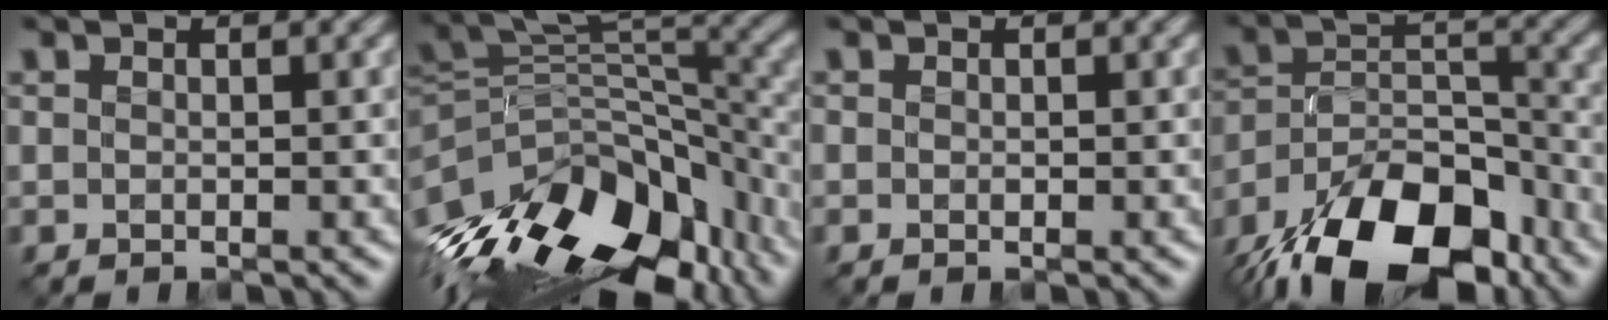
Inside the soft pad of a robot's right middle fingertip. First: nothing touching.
{"total": 15.0, "force": [-8.5, 8.1, 9.3], "torque": [-0.202, -0.007, -0.134]}
{"total": 0.0}
{"total": 14.7, "force": [-10.8, 6.8, 7.5], "torque": [-0.144, -0.006, -0.173]}